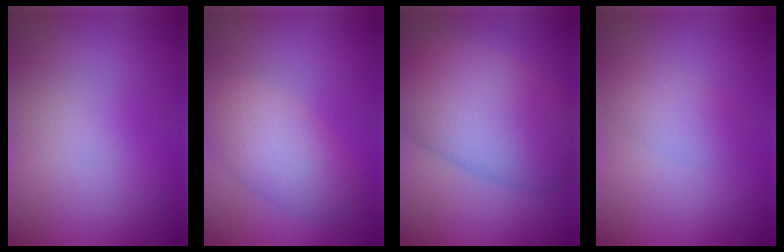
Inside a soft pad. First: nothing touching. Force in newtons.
{"total": 4.1, "press": 4.1, "slide": 0.2}
{"total": 9.9, "press": 9.9, "slide": 0.7}
{"total": 2.1, "press": 2.1, "slide": 0.0}